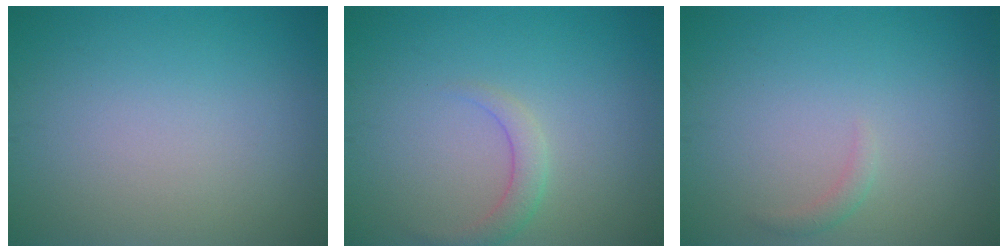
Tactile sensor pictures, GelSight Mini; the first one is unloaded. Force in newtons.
{"total": 1.8, "press": 1.8, "slide": 0.1}
{"total": 0.8, "press": 0.8, "slide": 0.1}